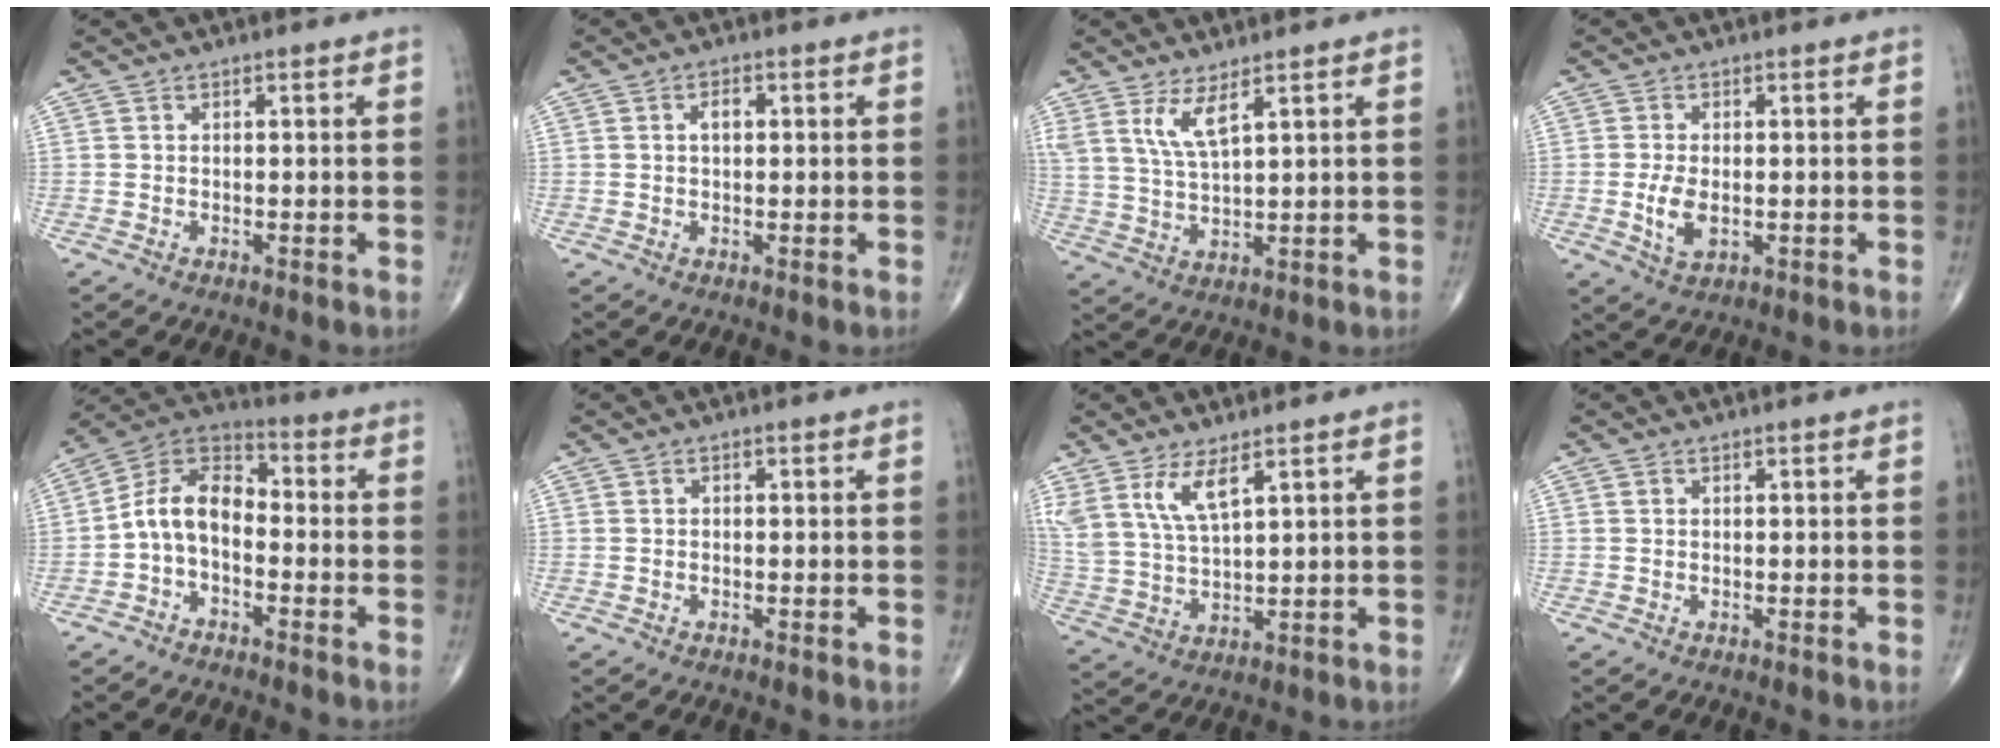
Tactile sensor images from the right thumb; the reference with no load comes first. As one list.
[{"total": 2.4, "force": [0.4, 1.4, 1.9], "torque": [-0.030, 0.005, 0.006]}, {"total": 5.7, "force": [3.4, 1.2, 4.4], "torque": [-0.093, -0.026, 0.076]}, {"total": 4.8, "force": [-0.7, 2.6, 4.0], "torque": [-0.080, -0.009, -0.009]}, {"total": 9.8, "force": [-2.1, 6.2, 7.3], "torque": [-0.120, 0.048, -0.055]}, {"total": 0.5, "force": [0.0, 0.4, 0.4], "torque": [-0.003, 0.001, -0.003]}, {"total": 8.0, "force": [4.7, 2.6, 5.9], "torque": [-0.124, -0.021, 0.105]}, {"total": 0.0}]